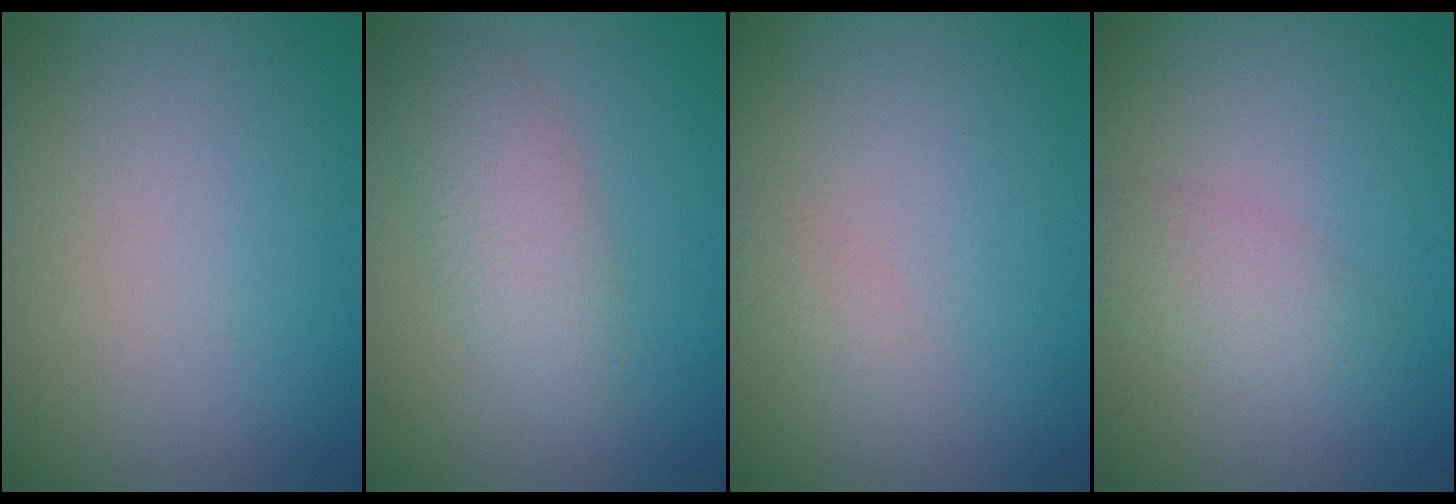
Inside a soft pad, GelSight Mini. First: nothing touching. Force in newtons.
{"total": 3.3, "press": 3.3, "slide": 0.2}
{"total": 1.0, "press": 1.0, "slide": 0.1}
{"total": 2.3, "press": 2.3, "slide": 0.1}